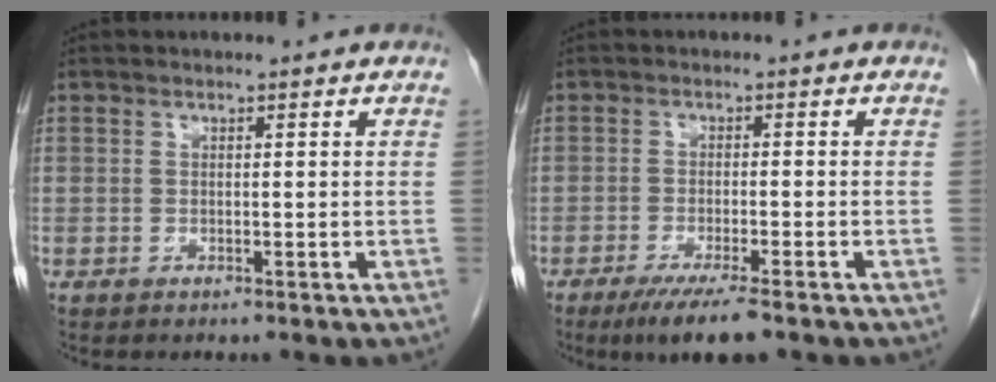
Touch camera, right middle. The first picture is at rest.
{"total": 6.6, "force": [-4.6, 0.3, 4.8], "torque": [-0.081, -0.019, -0.072]}